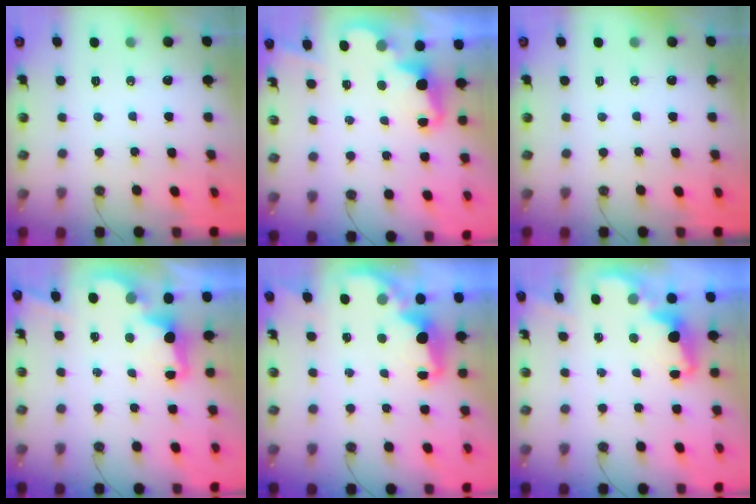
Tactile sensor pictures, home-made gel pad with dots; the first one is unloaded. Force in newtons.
{"total": 2.5, "press": 2.4, "slide": 0.6}
{"total": 0.0}
{"total": 2.6, "press": 2.5, "slide": 0.8}
{"total": 2.3, "press": 2.2, "slide": 0.7}
{"total": 2.4, "press": 2.3, "slide": 0.5}